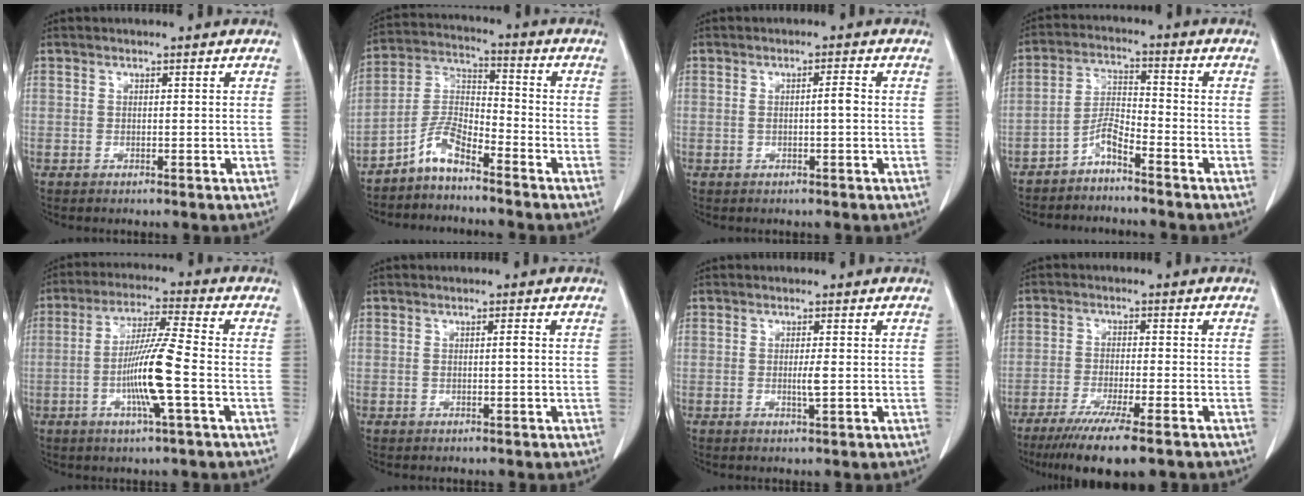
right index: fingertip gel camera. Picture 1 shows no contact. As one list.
[{"total": 6.2, "force": [-4.8, 1.8, 3.5], "torque": [-0.079, 0.010, -0.100]}, {"total": 2.1, "force": [-0.2, 0.1, 2.1], "torque": [-0.037, 0.002, -0.002]}, {"total": 4.2, "force": [-3.5, 0.4, 2.4], "torque": [-0.050, 0.000, -0.069]}, {"total": 10.3, "force": [-2.5, -0.5, 9.9], "torque": [-0.193, -0.006, -0.053]}, {"total": 1.0, "force": [0.0, 0.0, 1.0], "torque": [-0.019, 0.001, 0.001]}, {"total": 1.8, "force": [-0.2, 0.0, 1.7], "torque": [-0.032, -0.004, -0.003]}, {"total": 11.0, "force": [-7.9, 0.8, 7.6], "torque": [-0.115, -0.025, -0.120]}]